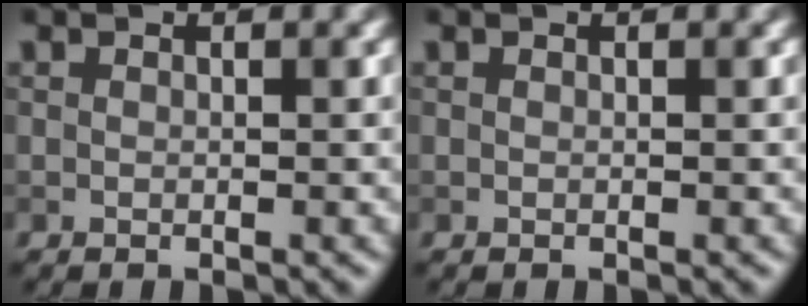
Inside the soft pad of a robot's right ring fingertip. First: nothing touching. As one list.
[{"total": 0.0}]